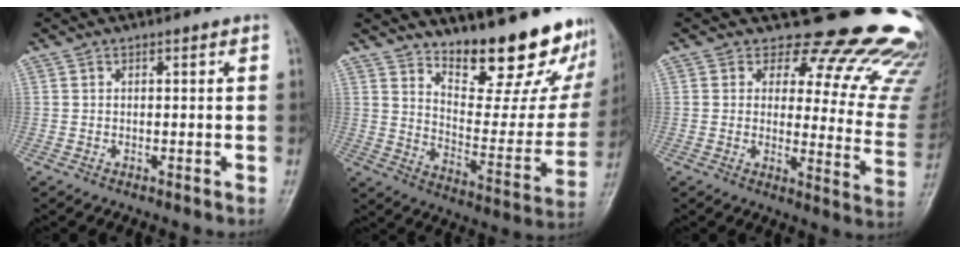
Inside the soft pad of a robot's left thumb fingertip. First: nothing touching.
{"total": 22.2, "force": [17.4, 7.1, 12.0], "torque": [-0.126, -0.129, 0.244]}
{"total": 21.3, "force": [17.6, 8.8, 8.1], "torque": [-0.048, -0.138, 0.186]}